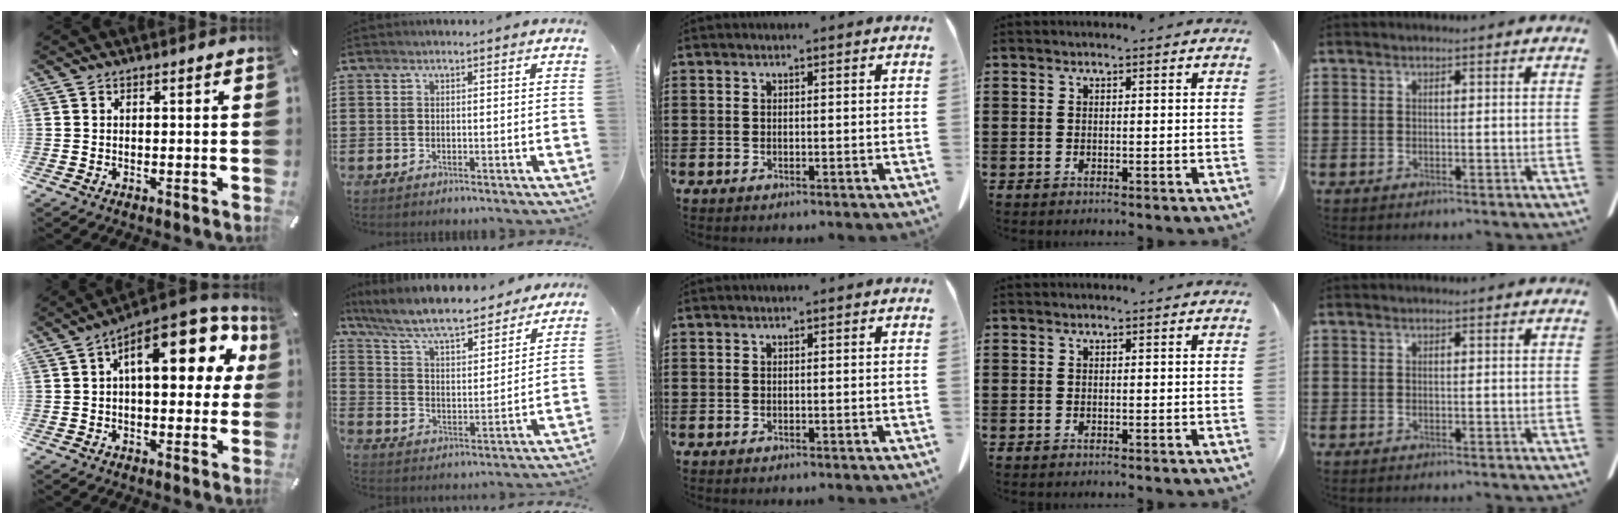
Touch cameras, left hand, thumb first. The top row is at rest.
{"thumb": {"total": 18.0, "force": [5.9, 8.4, 14.8], "torque": [-0.195, -0.029, 0.093]}, "index": {"total": 8.6, "force": [7.8, 1.1, 3.5], "torque": [-0.102, -0.044, 0.132]}}